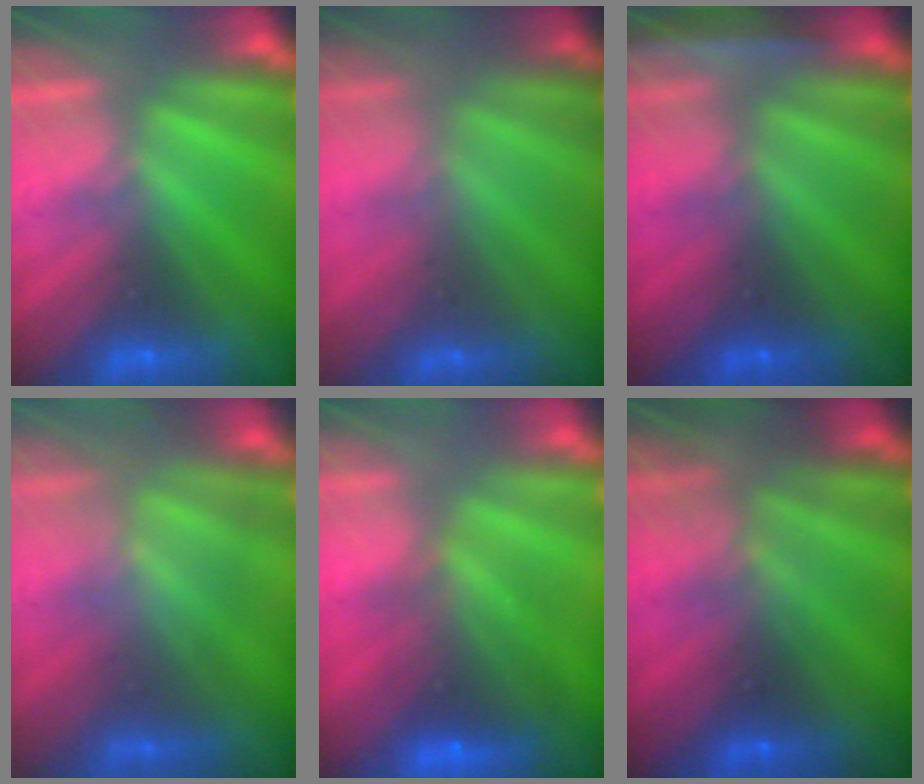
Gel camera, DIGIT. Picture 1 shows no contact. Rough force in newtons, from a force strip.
{"total": 1.7}
{"total": 1.9}
{"total": 3.3}
{"total": 5.8}
{"total": 7.3}